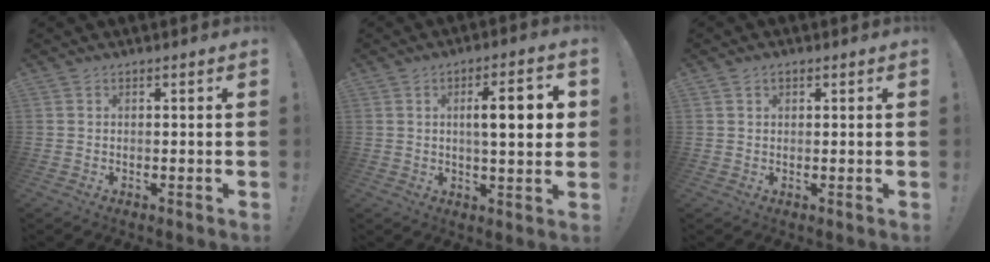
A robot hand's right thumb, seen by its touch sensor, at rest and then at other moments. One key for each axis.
{"total": 10.3, "fx": 1.7, "fy": 2.4, "fz": 9.9, "tx": -0.138, "ty": -0.003, "tz": 0.018}
{"total": 1.5, "fx": 0.7, "fy": 1.0, "fz": 0.8, "tx": -0.008, "ty": 0.000, "tz": 0.011}